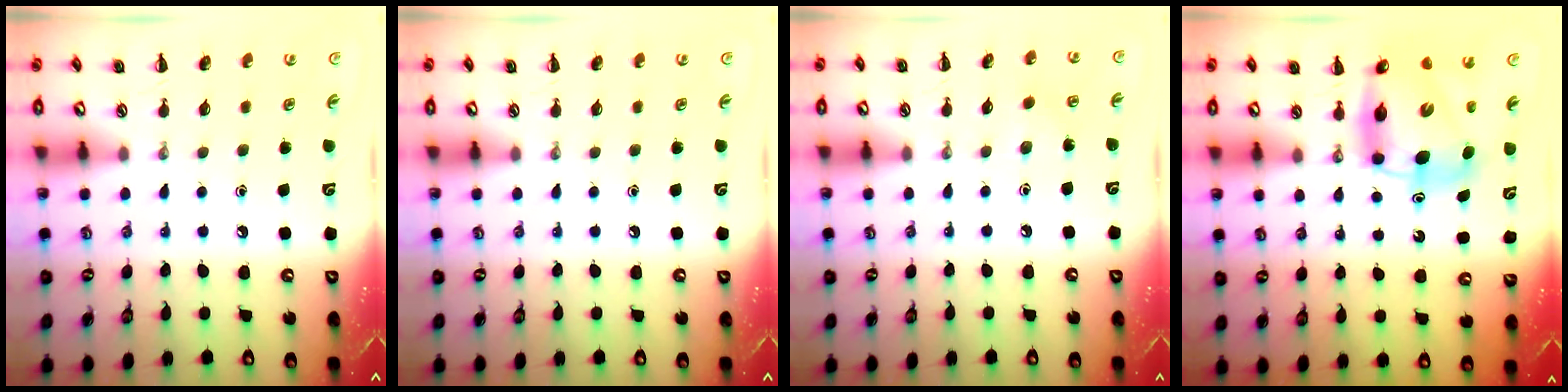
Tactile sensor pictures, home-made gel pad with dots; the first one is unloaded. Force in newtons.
{"total": 0.0}
{"total": 2.8, "press": 2.7, "slide": 0.8}
{"total": 8.3, "press": 7.9, "slide": 2.5}